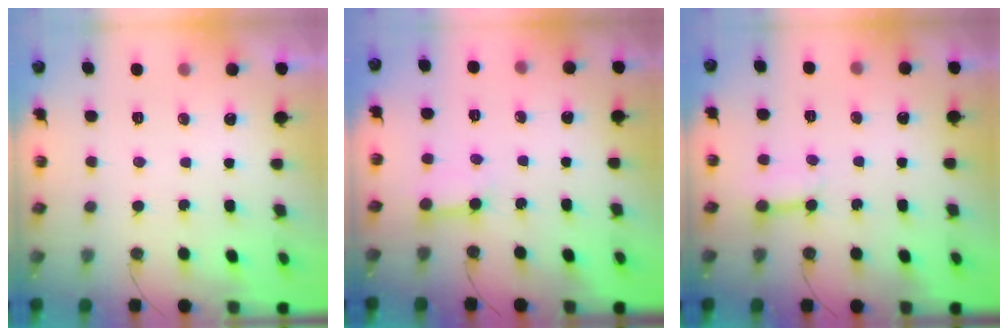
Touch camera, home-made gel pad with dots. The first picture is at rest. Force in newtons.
{"total": 3.9, "press": 3.9, "slide": 0.5}
{"total": 3.6, "press": 3.6, "slide": 0.1}